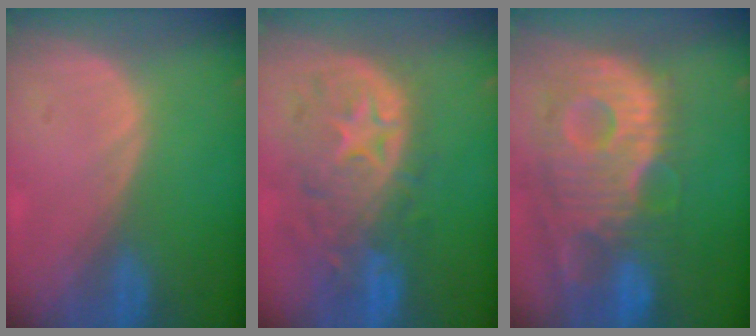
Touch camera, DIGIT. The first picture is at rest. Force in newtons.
{"total": 11.1, "press": 9.8, "slide": 5.2}
{"total": 13.5, "press": 11.7, "slide": 6.7}